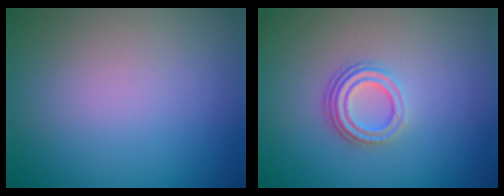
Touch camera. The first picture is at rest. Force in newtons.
{"total": 3.2, "press": 2.4, "slide": 2.2}